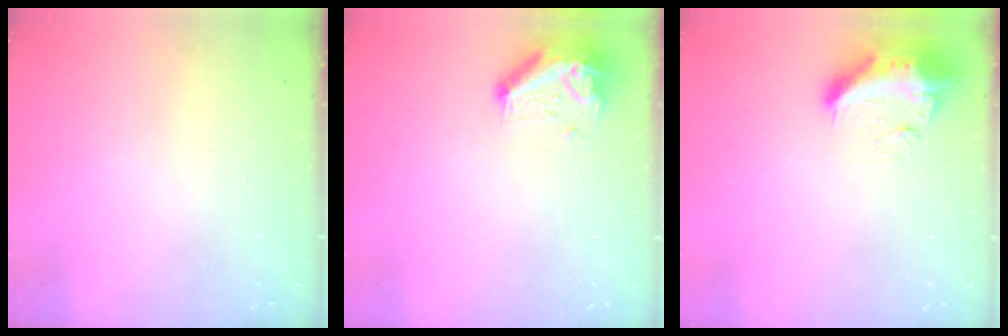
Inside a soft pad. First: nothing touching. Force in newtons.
{"total": 8.5, "press": 8.5, "slide": 0.5}
{"total": 10.7, "press": 10.7, "slide": 1.1}